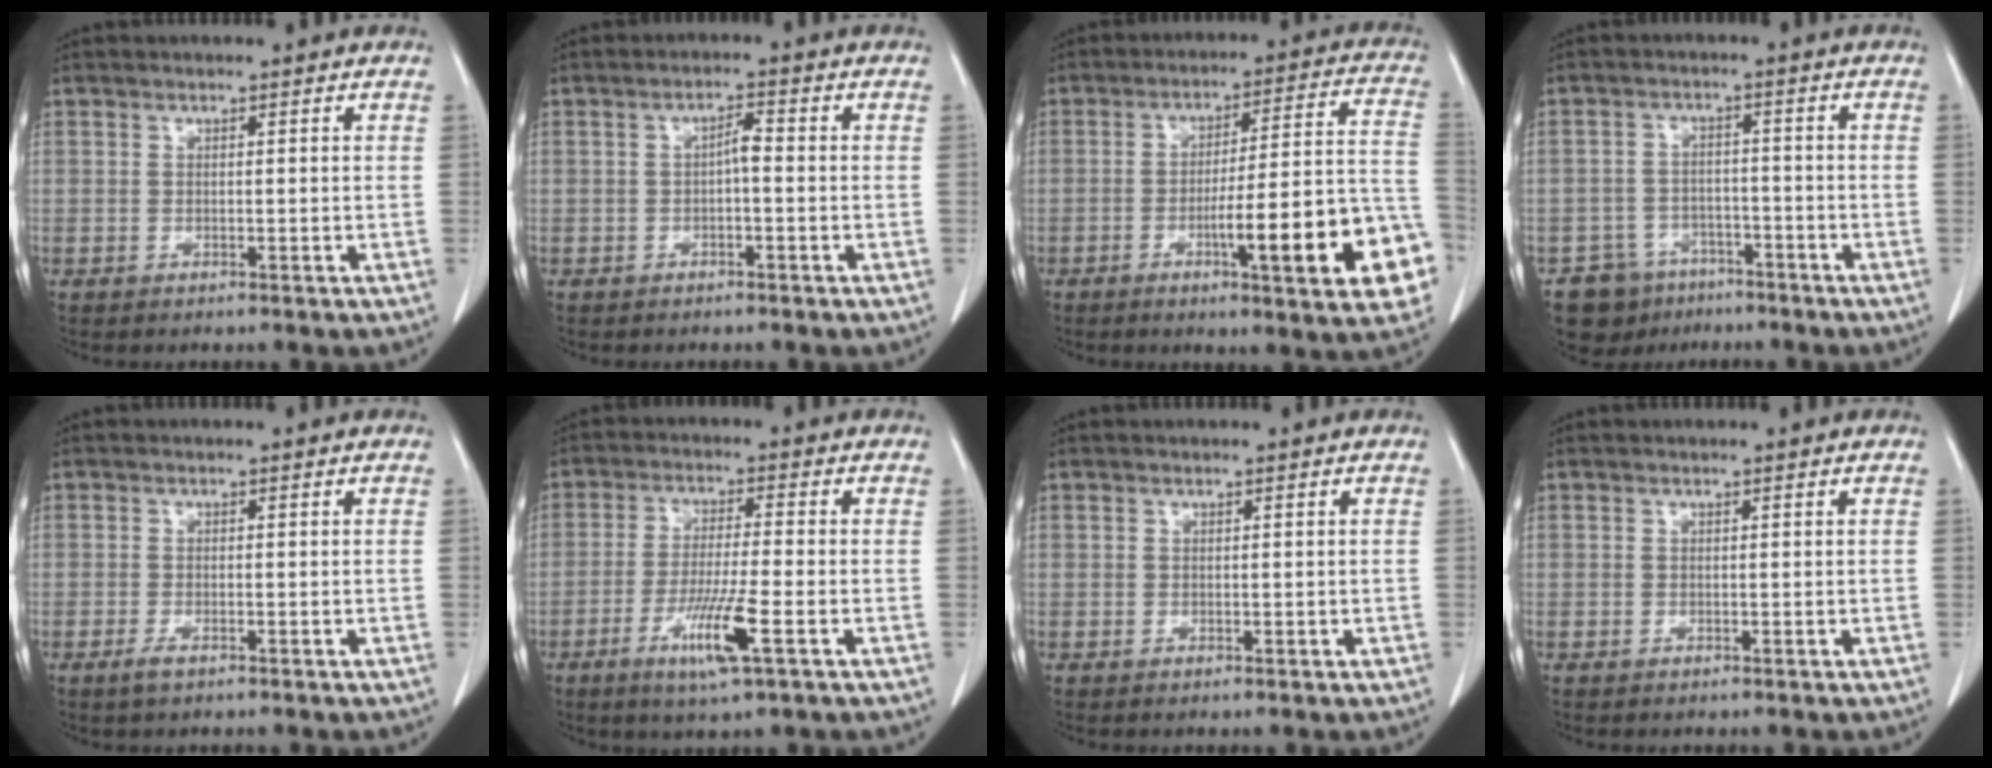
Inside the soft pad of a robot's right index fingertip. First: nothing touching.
{"total": 2.2, "force": [-0.3, 0.5, 2.1], "torque": [-0.035, 0.007, -0.006]}
{"total": 18.6, "force": [-6.6, 2.0, 17.2], "torque": [-0.168, 0.020, -0.082]}
{"total": 6.9, "force": [-4.8, 5.0, 0.3], "torque": [0.004, 0.016, -0.070]}
{"total": 1.5, "force": [-0.9, 0.3, 1.1], "torque": [-0.023, -0.003, -0.015]}
{"total": 8.4, "force": [-3.6, 0.0, 7.6], "torque": [-0.145, -0.020, -0.066]}
{"total": 0.0}
{"total": 0.0}